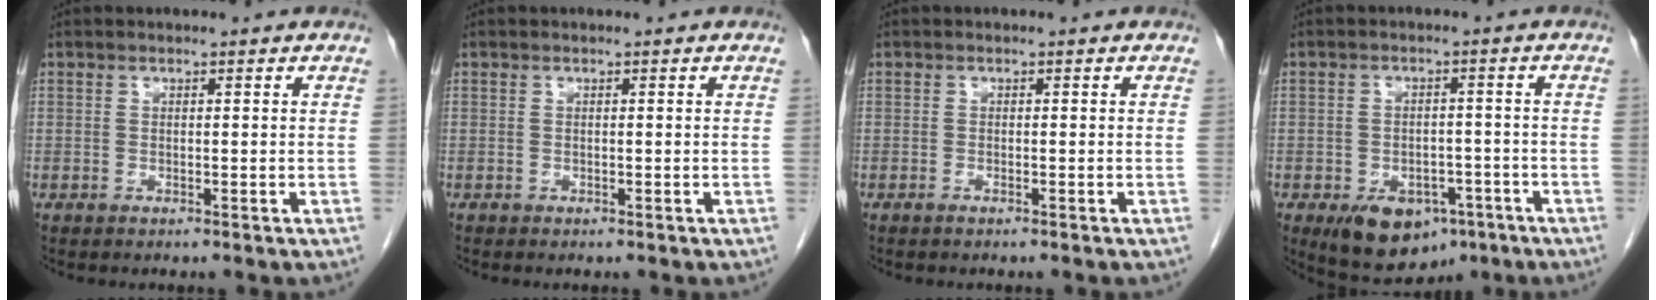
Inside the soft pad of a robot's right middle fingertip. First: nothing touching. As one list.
[{"total": 0.0}, {"total": 0.6, "force": [-0.5, 0.0, 0.4], "torque": [-0.011, 0.000, -0.008]}, {"total": 8.6, "force": [-4.8, 5.6, 4.4], "torque": [-0.063, 0.003, -0.063]}]